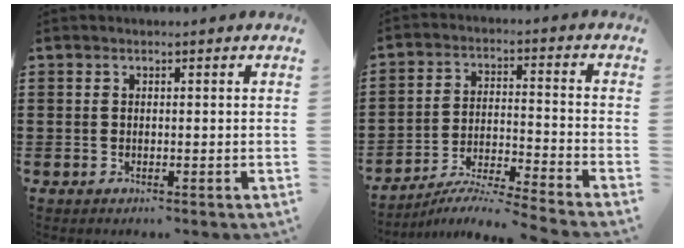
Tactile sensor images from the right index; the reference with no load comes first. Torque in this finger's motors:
{"motor_torque": [0.91, 0.89, -0.03, 0.04]}